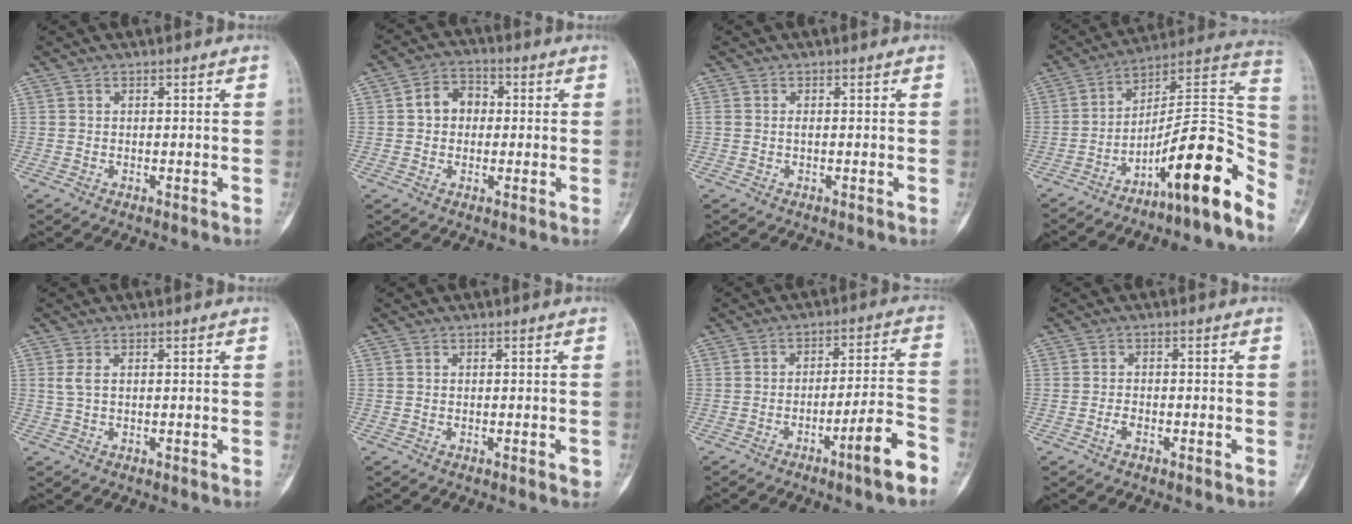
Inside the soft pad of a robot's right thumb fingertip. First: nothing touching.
{"total": 6.2, "force": [0.5, 5.0, 3.7], "torque": [-0.041, 0.017, 0.000]}
{"total": 0.7, "force": [0.0, 0.3, 0.6], "torque": [-0.014, -0.001, -0.002]}
{"total": 17.8, "force": [-11.2, 3.1, 13.5], "torque": [-0.167, 0.125, -0.174]}
{"total": 1.6, "force": [0.4, 0.5, 1.5], "torque": [-0.045, 0.008, 0.015]}
{"total": 1.0, "force": [-0.4, 0.4, 0.9], "torque": [-0.007, -0.001, -0.004]}
{"total": 9.8, "force": [-5.8, 0.6, 7.8], "torque": [-0.118, 0.041, -0.089]}
{"total": 1.4, "force": [-0.9, 0.7, 0.9], "torque": [-0.019, 0.005, -0.019]}